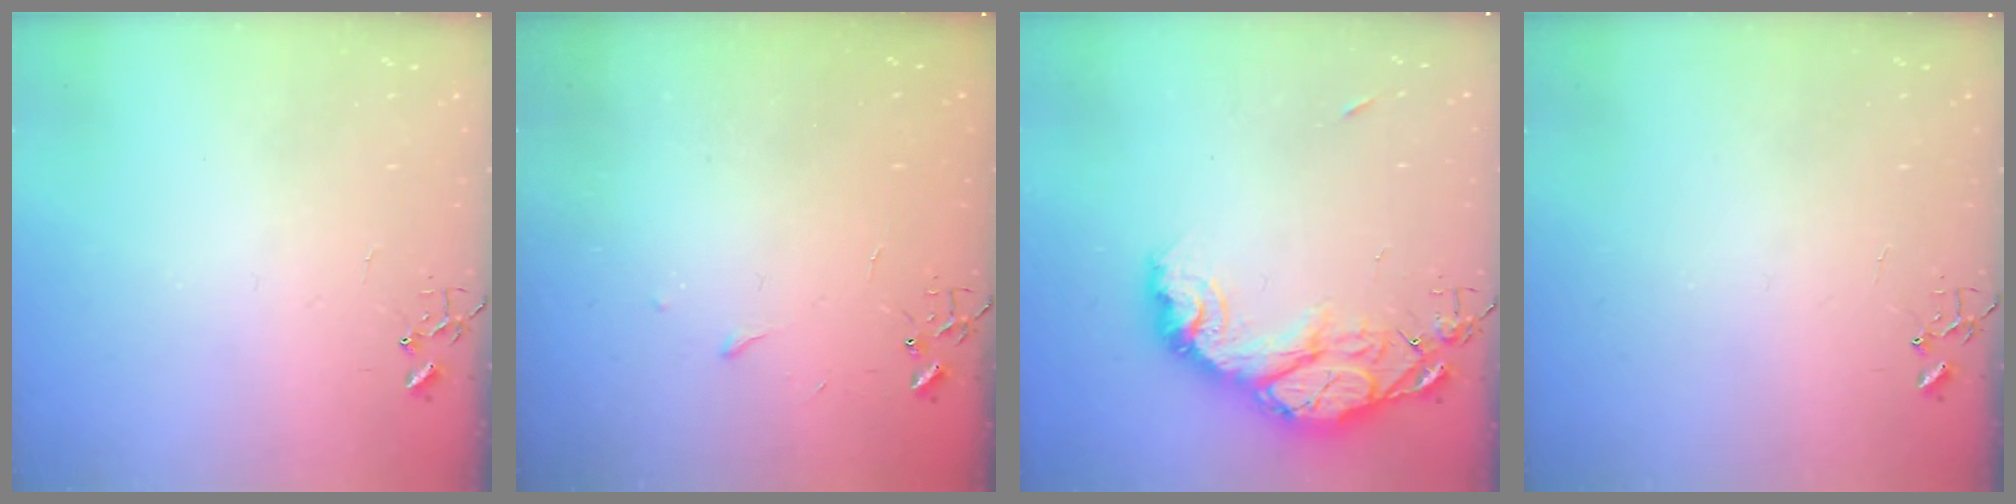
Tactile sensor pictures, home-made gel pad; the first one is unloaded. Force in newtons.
{"total": 3.3, "press": 3.3, "slide": 0.5}
{"total": 15.3, "press": 15.2, "slide": 1.3}
{"total": 0.0}